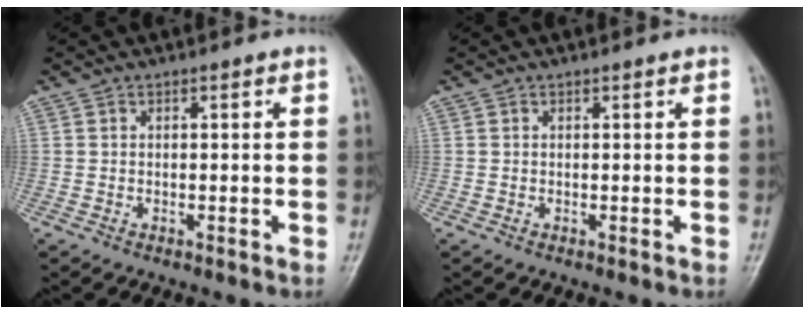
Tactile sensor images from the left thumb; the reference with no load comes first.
{"total": 0.0}